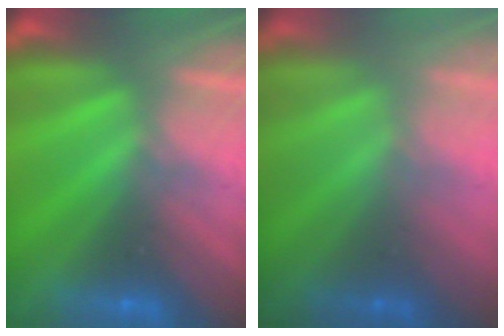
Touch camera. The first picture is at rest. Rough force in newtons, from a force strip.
{"total": 2.3}